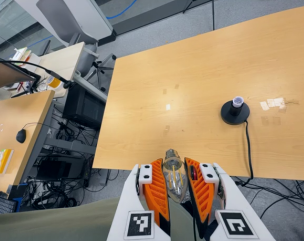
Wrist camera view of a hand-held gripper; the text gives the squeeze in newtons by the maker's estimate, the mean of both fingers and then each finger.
{"total": 20.9, "left": 22.7, "right": 19.0}